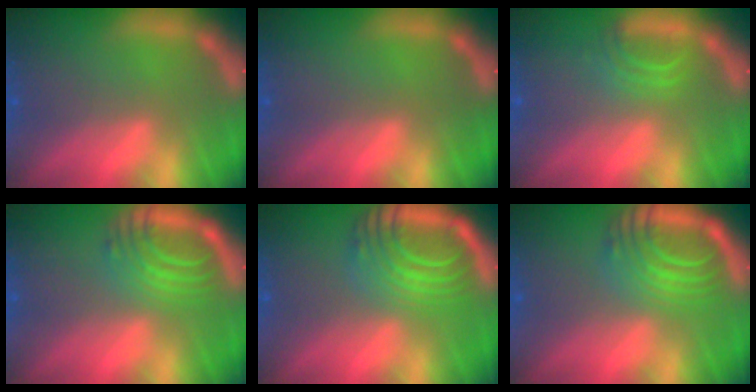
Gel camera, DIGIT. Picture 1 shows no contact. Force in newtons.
{"total": 0.0}
{"total": 2.5}
{"total": 6.1}
{"total": 9.5}
{"total": 8.1}